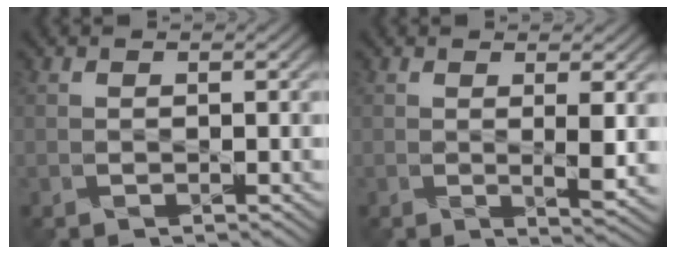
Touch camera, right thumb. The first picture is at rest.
{"total": 3.4, "force": [0.4, 0.3, 3.3], "torque": [-0.057, -0.001, 0.013]}